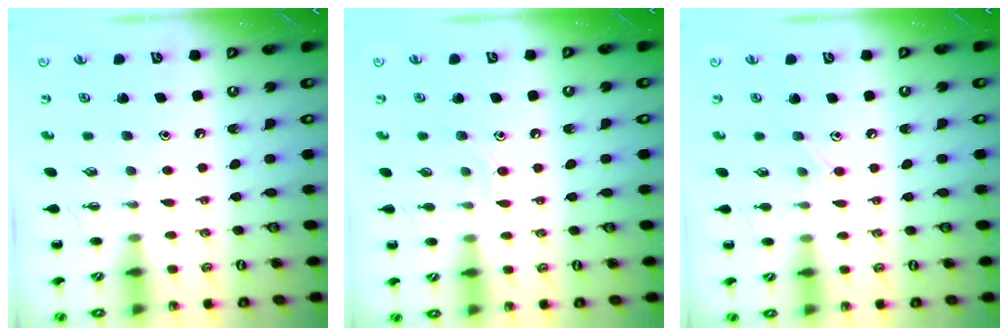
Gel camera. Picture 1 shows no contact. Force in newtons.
{"total": 3.8, "press": 3.7, "slide": 1.1}
{"total": 4.4, "press": 4.2, "slide": 1.3}